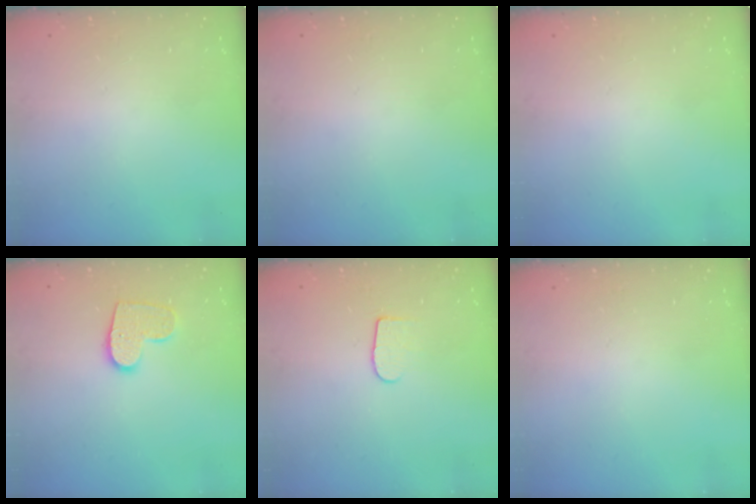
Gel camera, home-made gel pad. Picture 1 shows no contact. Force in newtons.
{"total": 0.0}
{"total": 0.0}
{"total": 10.9, "press": 10.9, "slide": 0.5}
{"total": 5.8, "press": 5.8, "slide": 0.5}
{"total": 0.0}